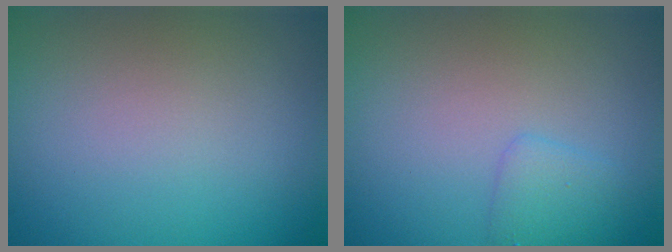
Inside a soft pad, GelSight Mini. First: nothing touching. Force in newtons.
{"total": 1.7, "press": 1.7, "slide": 0.1}